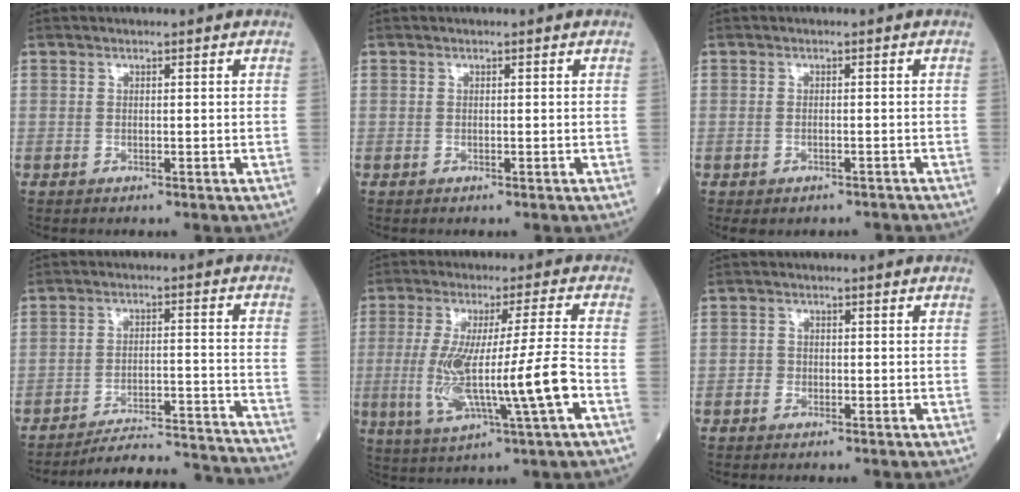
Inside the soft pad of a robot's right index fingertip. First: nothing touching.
{"total": 0.0}
{"total": 3.3, "force": [-2.7, 1.8, 0.4], "torque": [0.001, 0.011, -0.035]}
{"total": 18.4, "force": [-18.0, -0.5, 3.5], "torque": [-0.037, -0.001, -0.245]}
{"total": 13.8, "force": [-2.6, -0.3, 13.5], "torque": [-0.265, -0.003, -0.042]}
{"total": 1.2, "force": [-0.6, 1.0, 0.2], "torque": [0.005, 0.006, -0.013]}